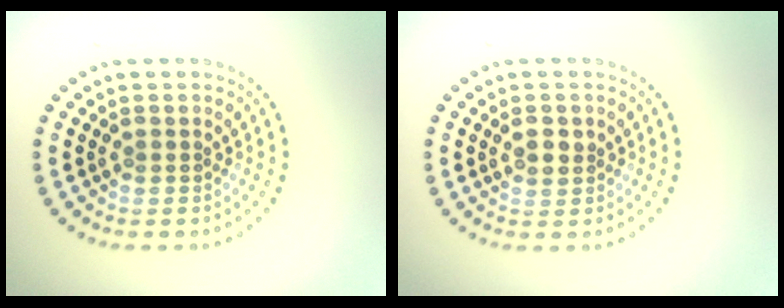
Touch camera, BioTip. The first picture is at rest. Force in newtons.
{"total": 1.4, "press": 1.4, "slide": 0.2}